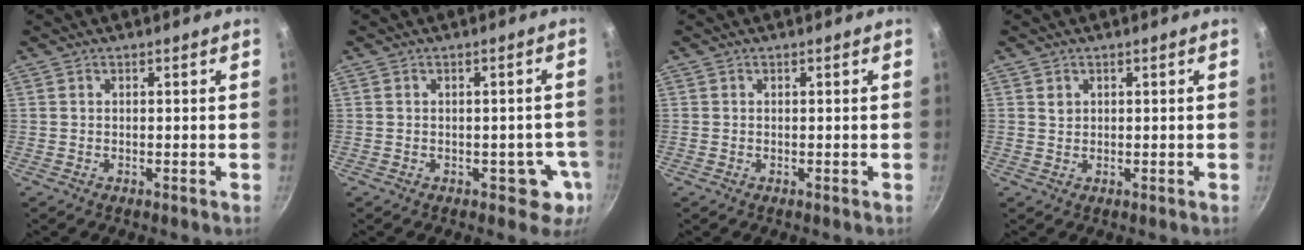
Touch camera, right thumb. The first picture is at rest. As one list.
[{"total": 4.8, "force": [-1.4, 3.5, 3.0], "torque": [0.000, 0.015, -0.010]}, {"total": 0.0}, {"total": 1.3, "force": [0.5, 1.1, 0.4], "torque": [-0.002, 0.001, 0.009]}]